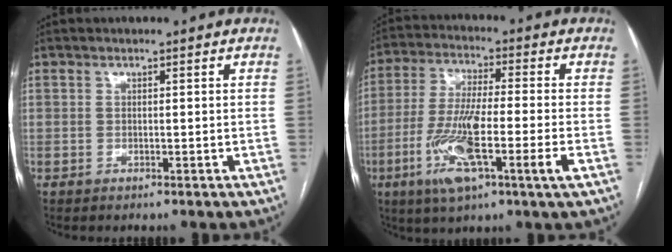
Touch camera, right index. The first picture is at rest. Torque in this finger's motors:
{"motor_torque": [1.82, -0.33, 0.94, 0.21]}